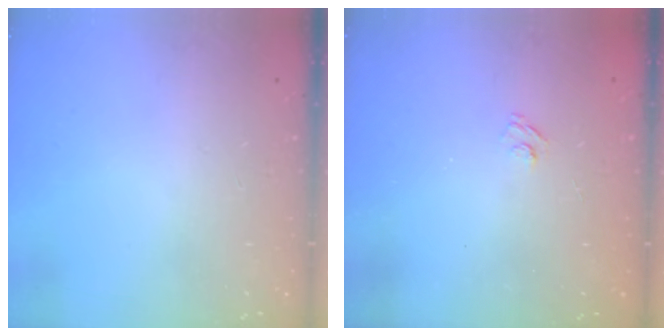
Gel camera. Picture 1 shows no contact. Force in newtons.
{"total": 2.7, "press": 2.5, "slide": 0.9}